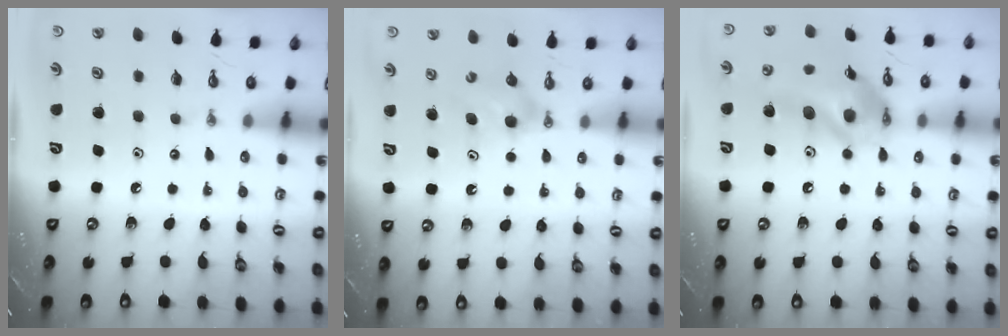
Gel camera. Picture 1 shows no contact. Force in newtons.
{"total": 3.0, "press": 2.9, "slide": 0.8}
{"total": 15.6, "press": 15.5, "slide": 1.7}